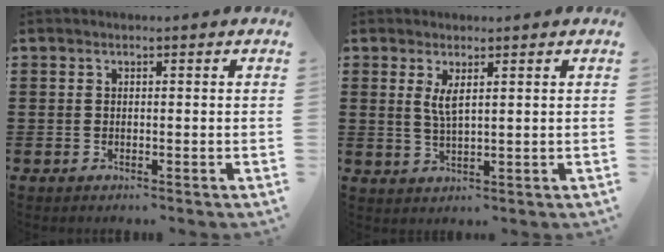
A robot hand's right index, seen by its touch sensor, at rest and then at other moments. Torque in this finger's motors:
{"motor_torque": [0.24, 0.01, 0.16, 0.08]}